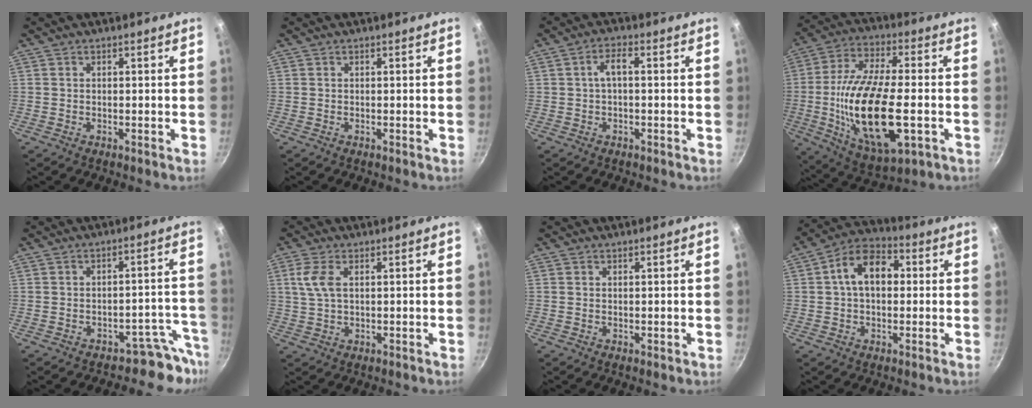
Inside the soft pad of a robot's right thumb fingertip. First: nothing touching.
{"total": 0.0}
{"total": 3.2, "force": [-0.1, 1.3, 2.9], "torque": [-0.063, 0.019, -0.003]}
{"total": 22.6, "force": [-4.2, 9.3, 20.2], "torque": [-0.381, 0.007, -0.073]}
{"total": 6.0, "force": [-5.1, 3.1, 0.6], "torque": [0.065, 0.072, -0.071]}
{"total": 5.1, "force": [1.5, 2.7, 4.1], "torque": [-0.089, 0.003, 0.030]}
{"total": 0.0}
{"total": 10.9, "force": [1.5, 7.2, 8.1], "torque": [-0.103, 0.029, 0.008]}